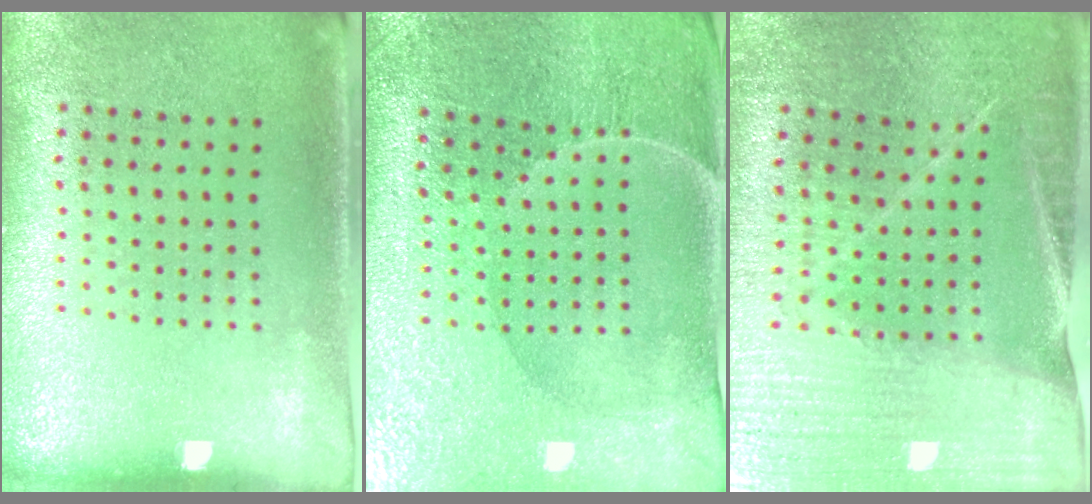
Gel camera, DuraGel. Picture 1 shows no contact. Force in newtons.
{"total": 1.5, "press": 1.5, "slide": 0.1}
{"total": 2.3, "press": 2.3, "slide": 0.1}